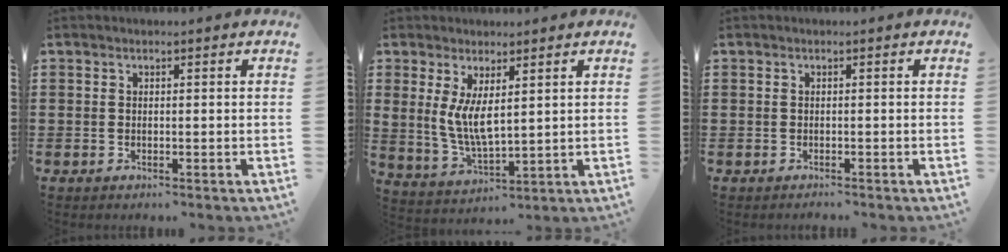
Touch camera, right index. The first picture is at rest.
{"total": 6.1, "force": [1.6, 2.6, 5.3], "torque": [-0.120, -0.005, 0.028]}
{"total": 0.7, "force": [-0.7, 0.1, -0.2], "torque": [0.003, 0.002, -0.016]}